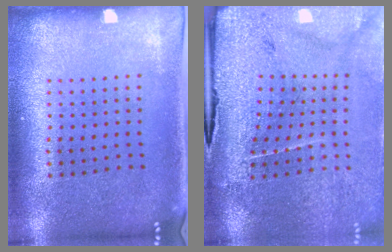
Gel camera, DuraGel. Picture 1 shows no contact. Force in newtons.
{"total": 3.5, "press": 3.3, "slide": 0.9}